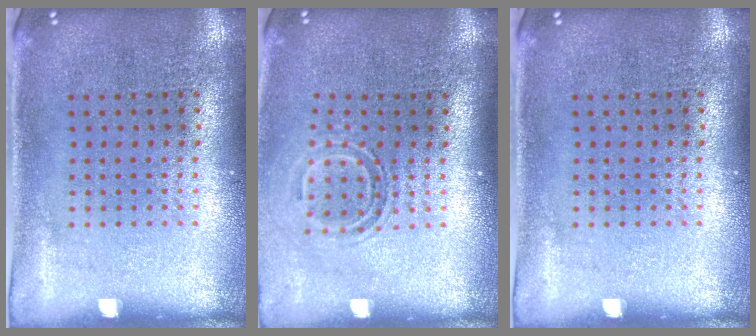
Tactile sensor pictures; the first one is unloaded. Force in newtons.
{"total": 1.6, "press": 1.1, "slide": 1.2}
{"total": 0.0}